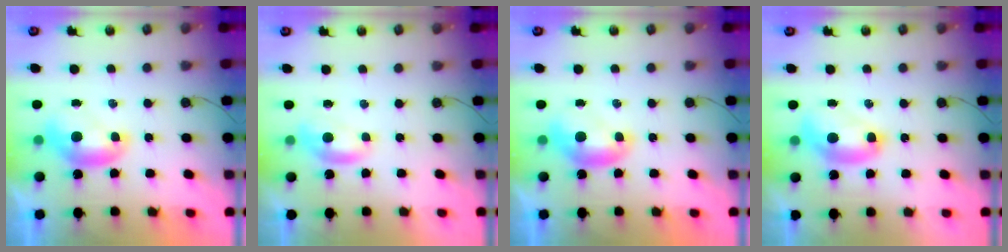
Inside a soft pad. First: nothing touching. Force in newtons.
{"total": 0.5, "press": 0.4, "slide": 0.4}
{"total": 0.0}
{"total": 2.7, "press": 2.7, "slide": 0.1}